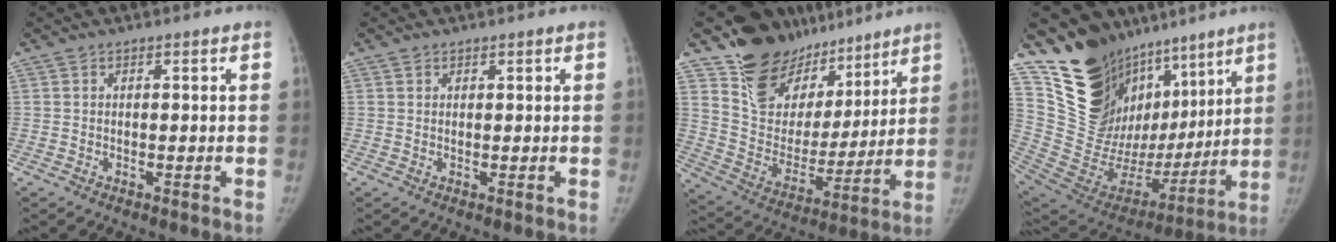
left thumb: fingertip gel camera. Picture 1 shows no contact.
{"total": 0.6, "force": [0.5, 0.4, 0.0], "torque": [0.005, -0.002, 0.005]}
{"total": 21.9, "force": [16.4, 12.6, 7.2], "torque": [-0.066, -0.096, 0.279]}
{"total": 27.1, "force": [15.5, 17.5, 13.7], "torque": [-0.166, -0.044, 0.280]}